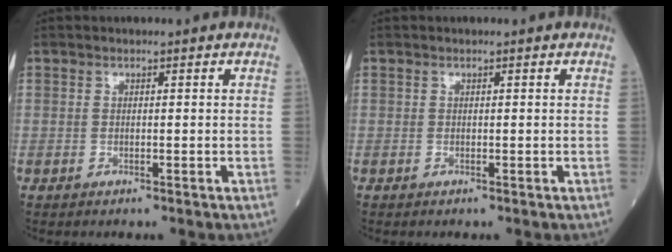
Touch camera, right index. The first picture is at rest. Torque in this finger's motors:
{"motor_torque": [0.01, -0.05, 0.02, 0.01]}